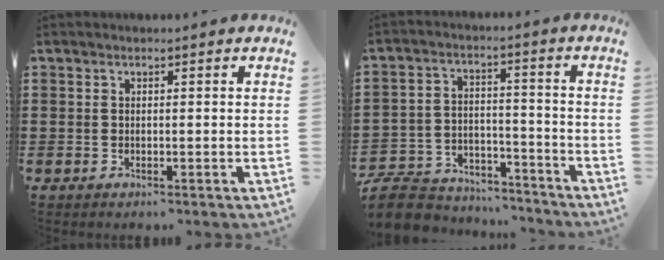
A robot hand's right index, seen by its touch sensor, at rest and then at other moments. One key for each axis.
{"total": 7.9, "fx": -7.6, "fy": 2.1, "fz": 1.3, "tx": -0.038, "ty": 0.017, "tz": -0.151}